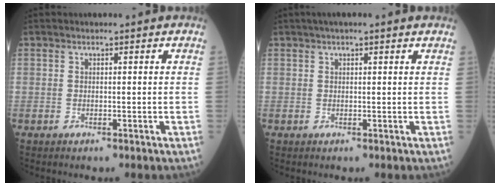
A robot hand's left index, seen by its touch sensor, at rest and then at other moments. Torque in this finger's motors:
{"motor_torque": [1.05, -1.09, 0.14, 0.10]}